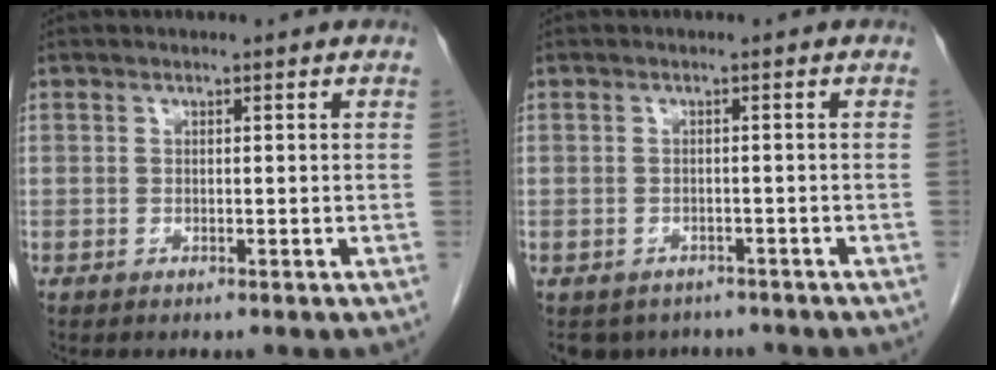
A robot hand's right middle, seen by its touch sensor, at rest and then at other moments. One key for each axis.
{"total": 5.7, "fx": -4.7, "fy": 3.1, "fz": 0.7, "tx": -0.001, "ty": 0.001, "tz": -0.059}